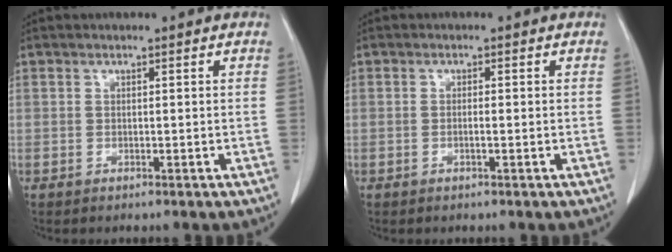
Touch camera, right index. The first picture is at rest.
{"total": 0.8, "force": [-0.2, 0.1, 0.8], "torque": [-0.013, 0.000, -0.003]}